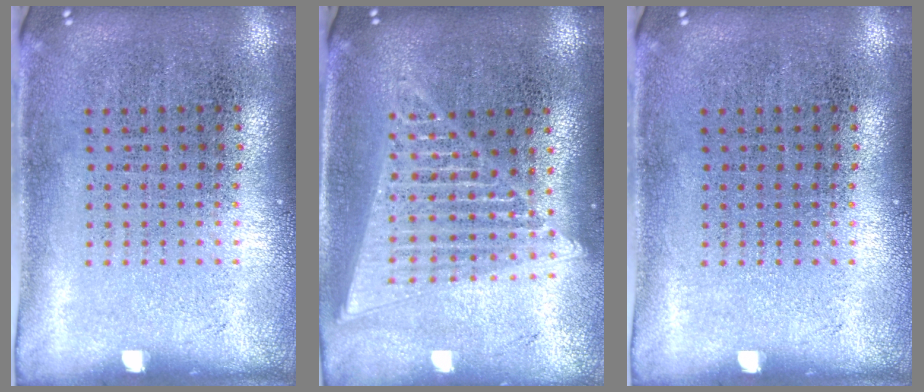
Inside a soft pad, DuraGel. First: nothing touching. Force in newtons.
{"total": 1.8, "press": 1.6, "slide": 0.9}
{"total": 0.0}